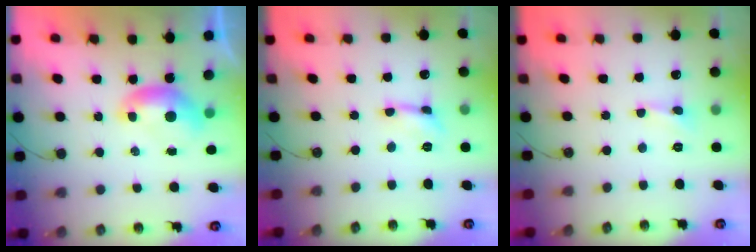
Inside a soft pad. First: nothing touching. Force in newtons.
{"total": 1.1, "press": 1.1, "slide": 0.3}
{"total": 1.9, "press": 1.8, "slide": 0.6}